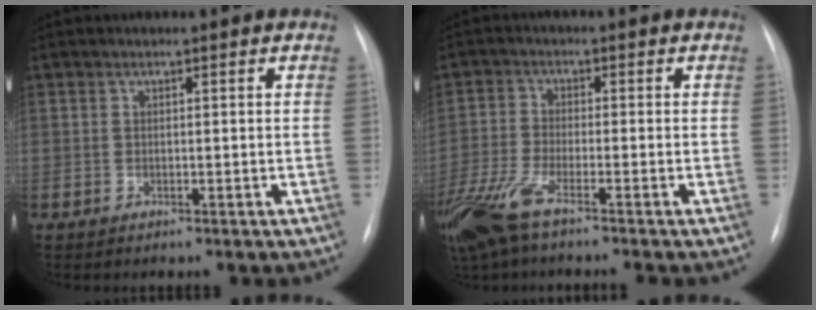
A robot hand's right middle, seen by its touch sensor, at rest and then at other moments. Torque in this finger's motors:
{"motor_torque": [1.09, -1.01, 0.34, 0.09]}